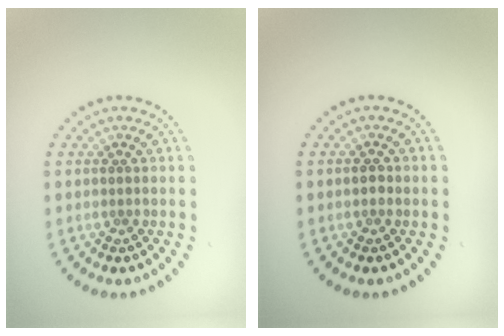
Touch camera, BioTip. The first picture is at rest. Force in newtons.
{"total": 0.8, "press": 0.8, "slide": 0.1}